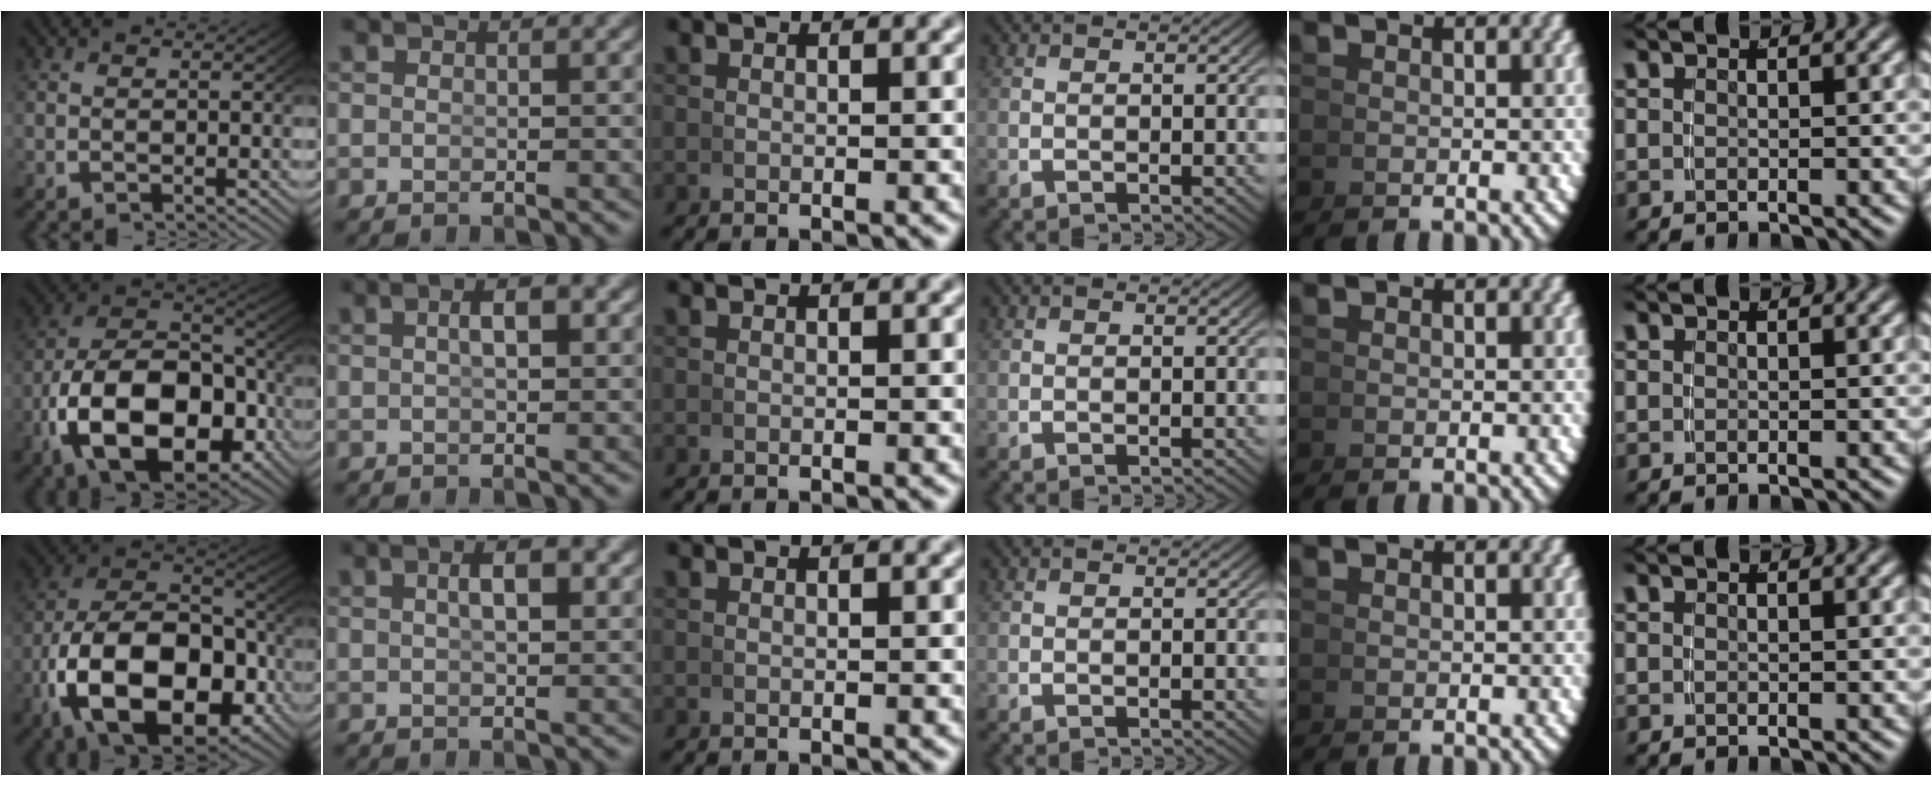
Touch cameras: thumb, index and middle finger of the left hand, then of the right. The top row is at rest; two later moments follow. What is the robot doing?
{"motion": "grasp_and_lifting", "object": "photo album"}